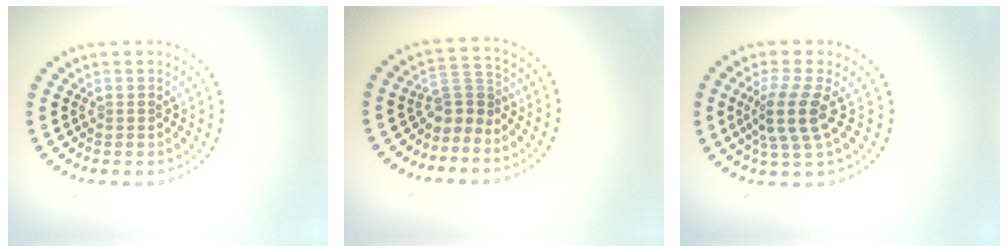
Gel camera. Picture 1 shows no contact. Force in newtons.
{"total": 2.5, "press": 1.6, "slide": 1.9}
{"total": 3.5, "press": 2.7, "slide": 2.3}